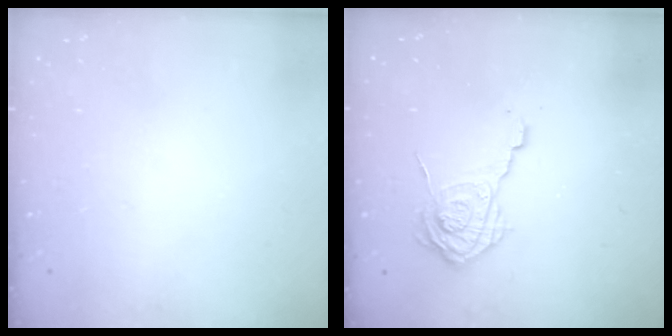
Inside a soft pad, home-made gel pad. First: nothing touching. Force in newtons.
{"total": 12.8, "press": 12.8, "slide": 0.9}